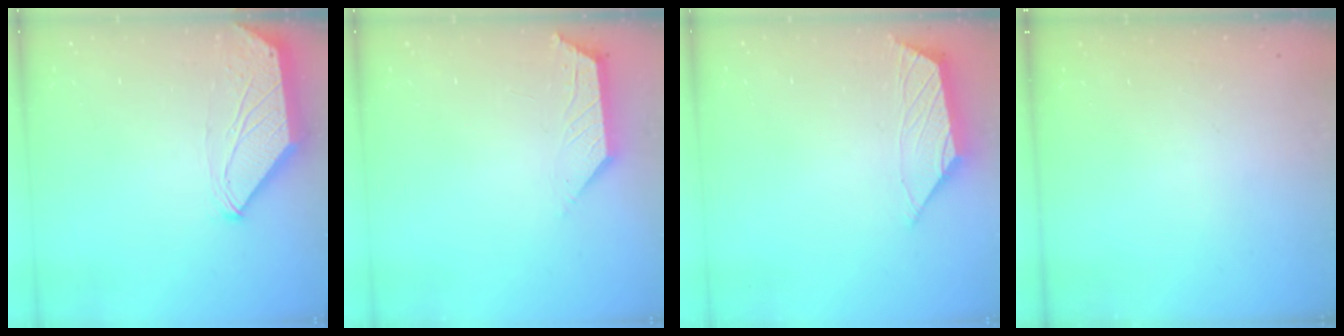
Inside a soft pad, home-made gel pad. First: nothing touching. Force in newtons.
{"total": 2.1, "press": 2.1, "slide": 0.4}
{"total": 1.4, "press": 1.4, "slide": 0.2}
{"total": 0.0}